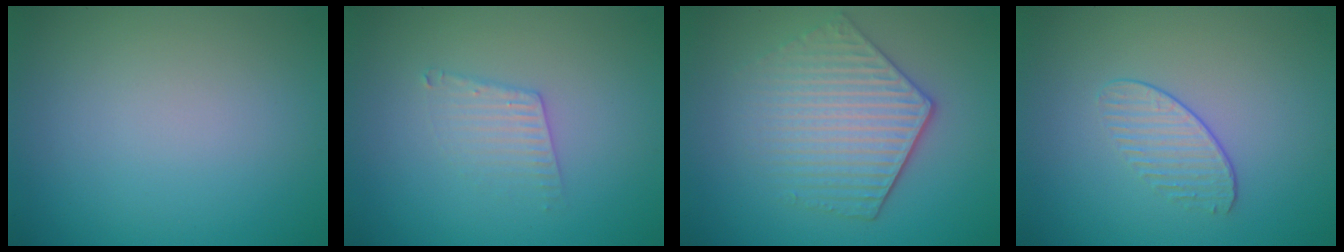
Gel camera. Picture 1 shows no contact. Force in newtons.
{"total": 2.0, "press": 2.0, "slide": 0.1}
{"total": 5.0, "press": 4.0, "slide": 3.1}
{"total": 1.6, "press": 1.1, "slide": 1.2}